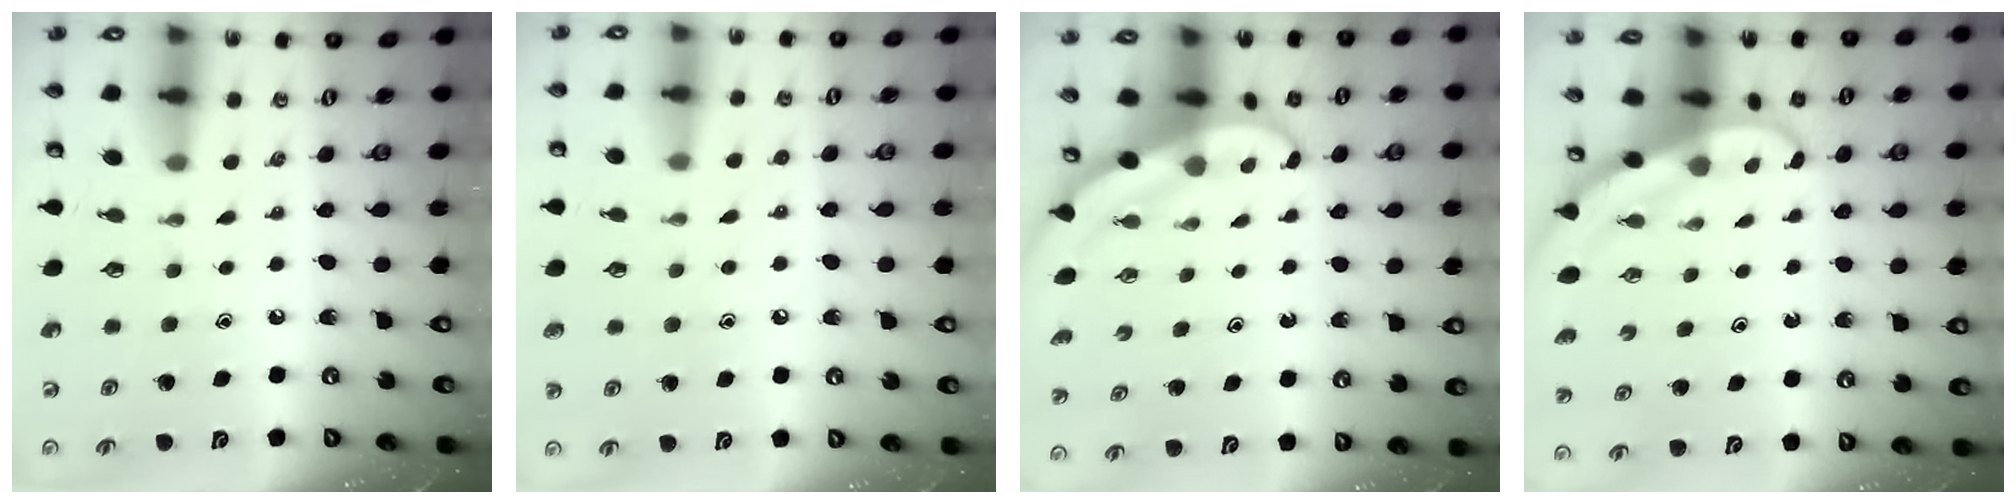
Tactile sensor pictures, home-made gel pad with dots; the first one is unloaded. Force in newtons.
{"total": 4.1, "press": 4.1, "slide": 0.4}
{"total": 3.3, "press": 3.3, "slide": 0.0}
{"total": 3.3, "press": 3.3, "slide": 0.1}